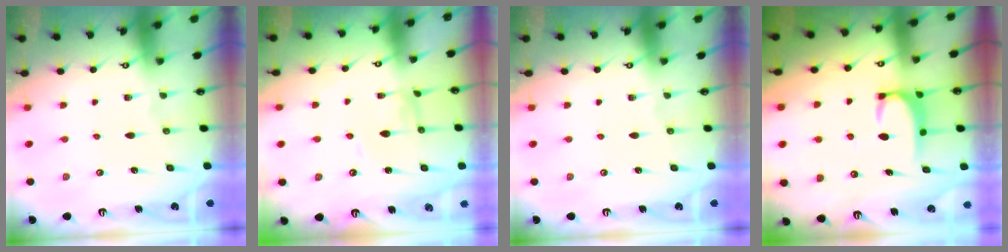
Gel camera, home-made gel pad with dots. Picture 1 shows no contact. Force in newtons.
{"total": 2.8, "press": 2.8, "slide": 0.1}
{"total": 0.0}
{"total": 1.9, "press": 1.8, "slide": 0.5}